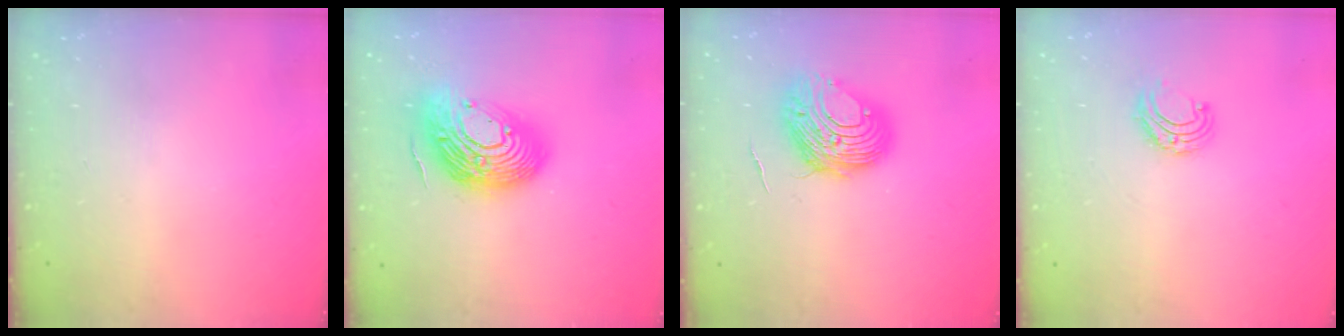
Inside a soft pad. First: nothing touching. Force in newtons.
{"total": 20.9, "press": 20.8, "slide": 1.8}
{"total": 9.6, "press": 9.6, "slide": 0.8}
{"total": 6.3, "press": 6.3, "slide": 0.5}